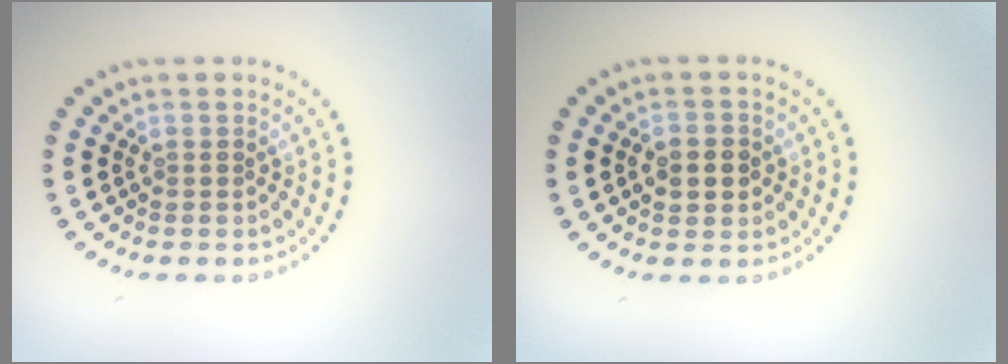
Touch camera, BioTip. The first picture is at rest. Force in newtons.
{"total": 2.5, "press": 2.5, "slide": 0.3}